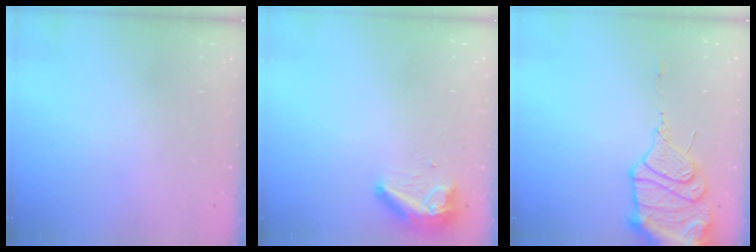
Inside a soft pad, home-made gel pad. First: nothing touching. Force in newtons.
{"total": 8.4, "press": 8.4, "slide": 0.9}
{"total": 16.7, "press": 16.3, "slide": 3.4}